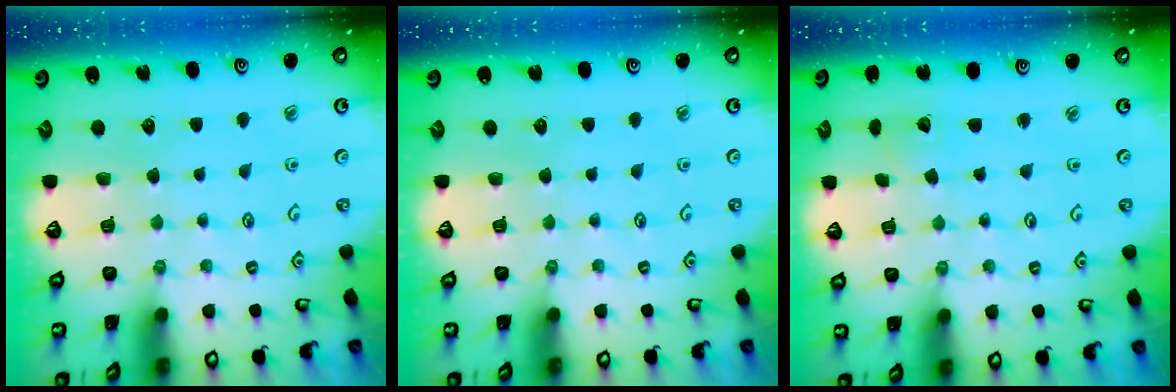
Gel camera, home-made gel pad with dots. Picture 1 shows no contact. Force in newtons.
{"total": 0.0}
{"total": 2.3, "press": 2.3, "slide": 0.1}